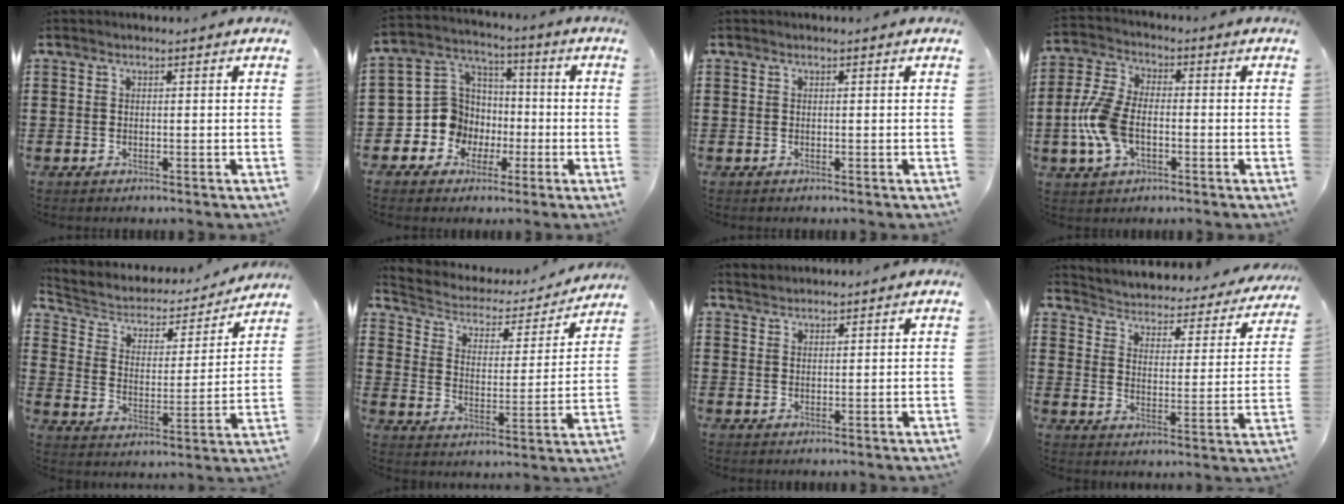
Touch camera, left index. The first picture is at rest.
{"total": 9.7, "force": [-2.0, 9.3, 2.1], "torque": [-0.100, 0.005, -0.035]}
{"total": 0.0}
{"total": 9.6, "force": [-1.9, 5.4, 7.7], "torque": [-0.193, -0.004, -0.041]}
{"total": 4.0, "force": [3.1, 2.4, 0.9], "torque": [-0.046, -0.022, 0.044]}
{"total": 3.1, "force": [2.1, 1.9, 1.2], "torque": [-0.042, -0.015, 0.027]}
{"total": 1.6, "force": [1.5, 0.1, -0.3], "torque": [0.001, 0.003, 0.032]}
{"total": 1.9, "force": [1.8, 0.4, 0.2], "torque": [-0.022, -0.027, 0.018]}